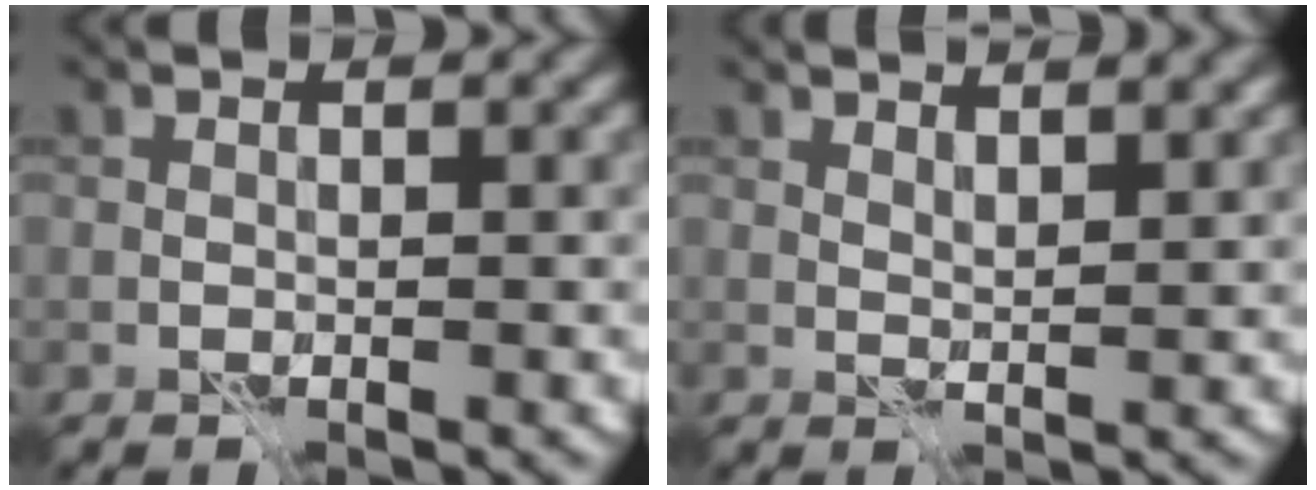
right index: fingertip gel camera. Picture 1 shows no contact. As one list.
[{"total": 3.1, "force": [2.5, 0.7, 1.8], "torque": [-0.021, 0.005, 0.030]}]